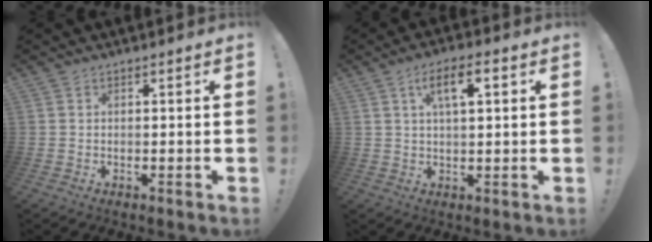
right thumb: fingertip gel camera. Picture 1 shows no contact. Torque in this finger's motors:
{"motor_torque": [-0.26, 0.33, 0.55, 0.63, 0.04]}